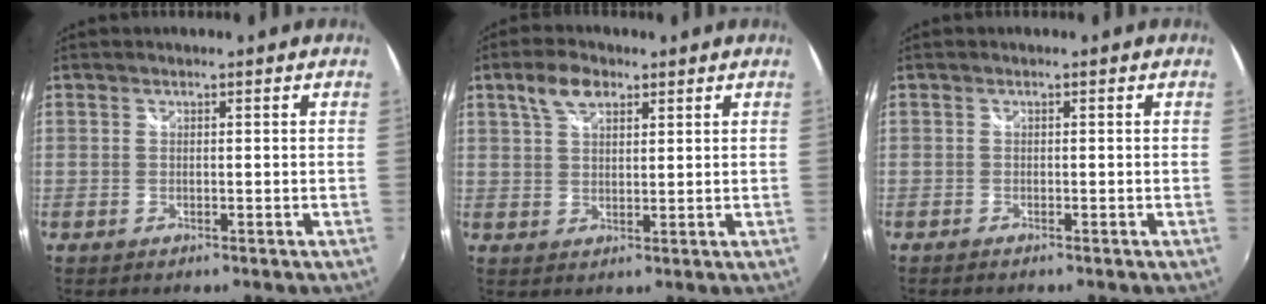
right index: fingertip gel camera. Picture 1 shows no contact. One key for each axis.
{"total": 5.5, "fx": 3.1, "fy": 2.9, "fz": 3.6, "tx": -0.066, "ty": 0.013, "tz": 0.057}
{"total": 0.9, "fx": -0.8, "fy": 0.2, "fz": 0.3, "tx": -0.010, "ty": -0.004, "tz": -0.015}